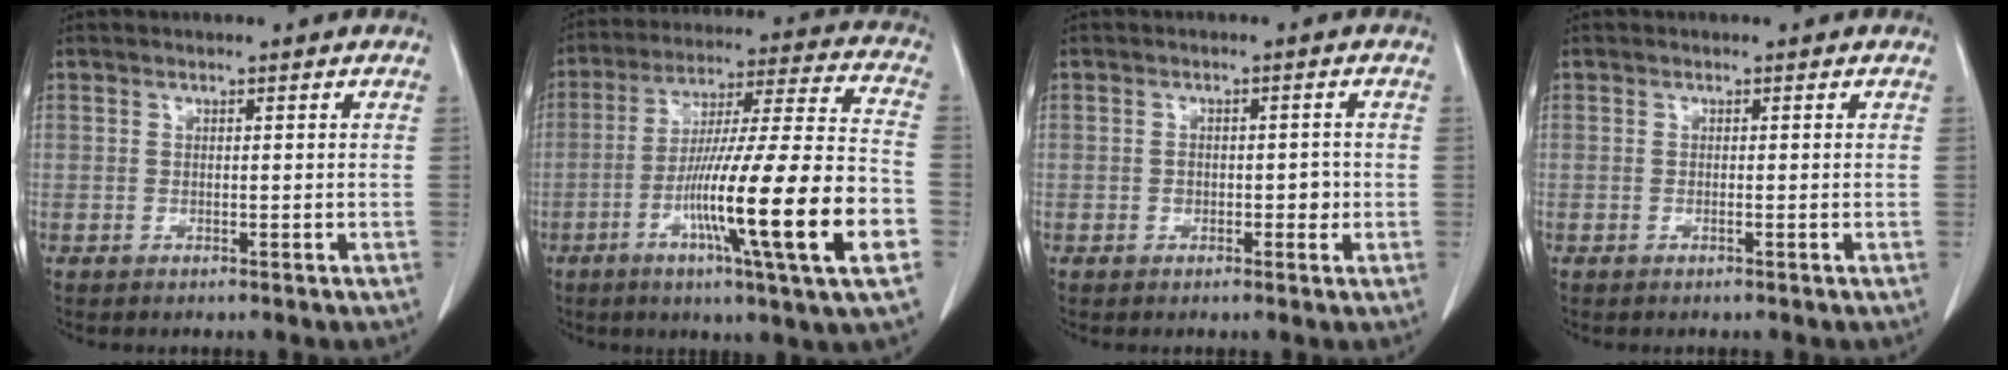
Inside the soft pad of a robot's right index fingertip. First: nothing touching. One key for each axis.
{"total": 22.5, "fx": -7.3, "fy": 0.0, "fz": 21.3, "tx": -0.340, "ty": -0.019, "tz": -0.124}
{"total": 2.5, "fx": -0.5, "fy": 1.6, "fz": 1.8, "tx": -0.022, "ty": 0.005, "tz": -0.006}
{"total": 0.0}